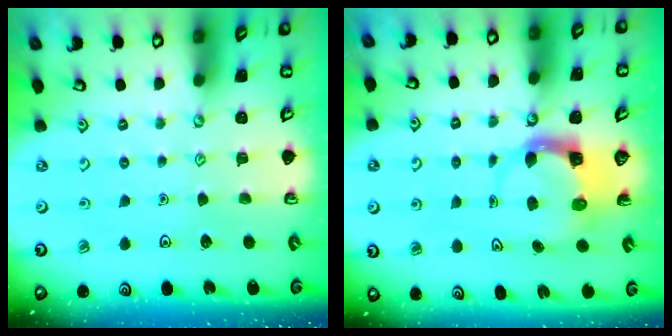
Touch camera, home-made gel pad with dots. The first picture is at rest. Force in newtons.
{"total": 3.6, "press": 3.6, "slide": 0.5}